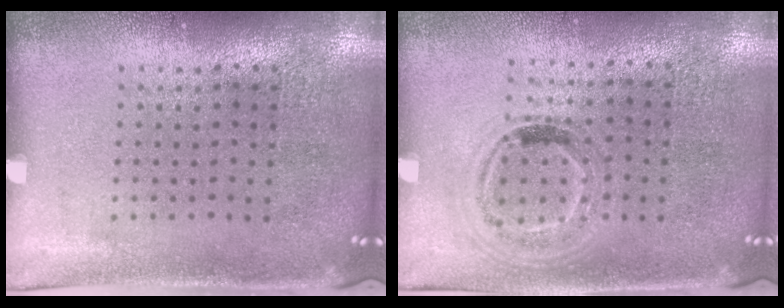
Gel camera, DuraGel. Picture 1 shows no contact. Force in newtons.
{"total": 1.0, "press": 0.9, "slide": 0.3}